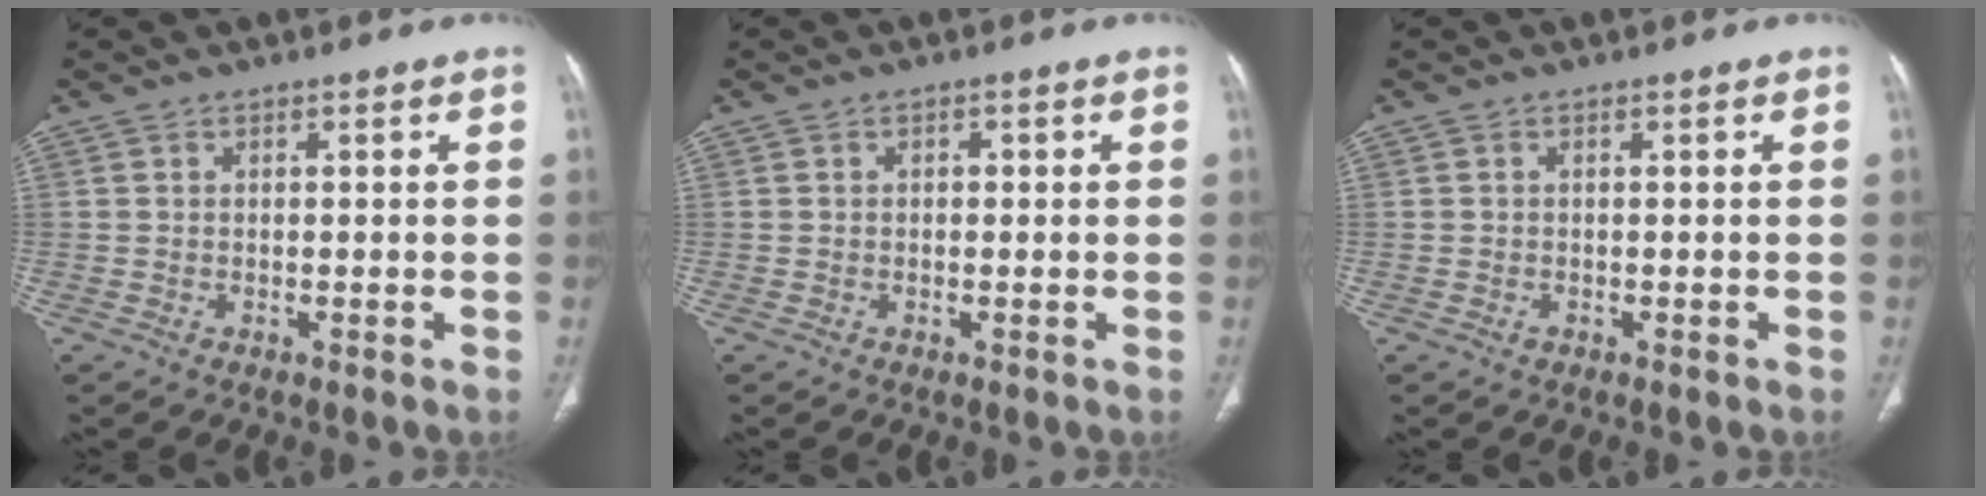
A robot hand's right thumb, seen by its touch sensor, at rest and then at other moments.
{"total": 1.1, "force": [0.2, 0.8, 0.8], "torque": [-0.010, 0.004, 0.002]}
{"total": 0.6, "force": [-0.2, 0.5, 0.3], "torque": [-0.003, 0.001, -0.003]}